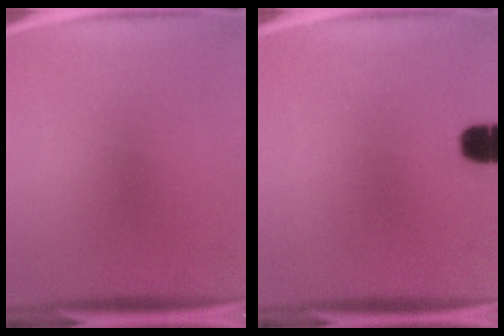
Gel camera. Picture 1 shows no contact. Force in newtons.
{"total": 4.8}